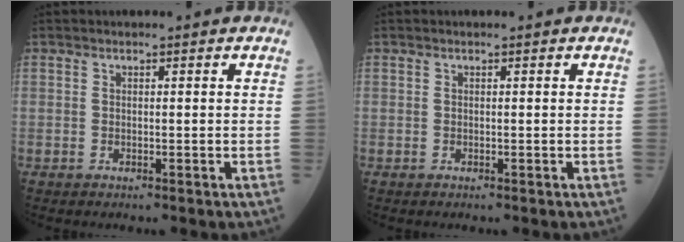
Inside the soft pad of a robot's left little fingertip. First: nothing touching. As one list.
[{"total": 0.0}]